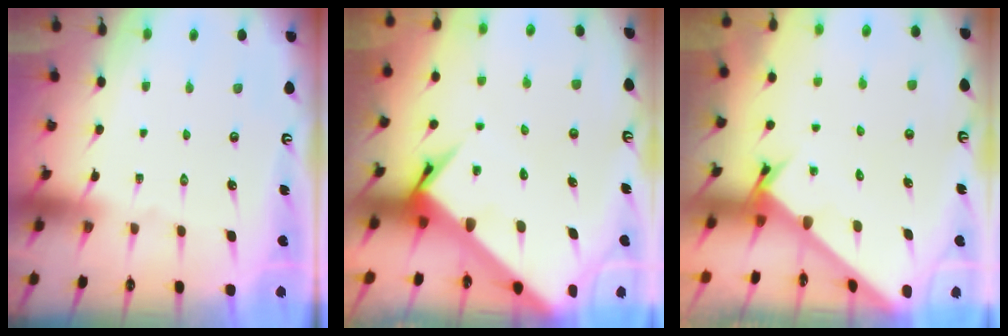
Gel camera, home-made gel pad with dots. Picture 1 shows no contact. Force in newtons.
{"total": 7.5, "press": 7.5, "slide": 0.5}
{"total": 2.8, "press": 2.7, "slide": 0.3}